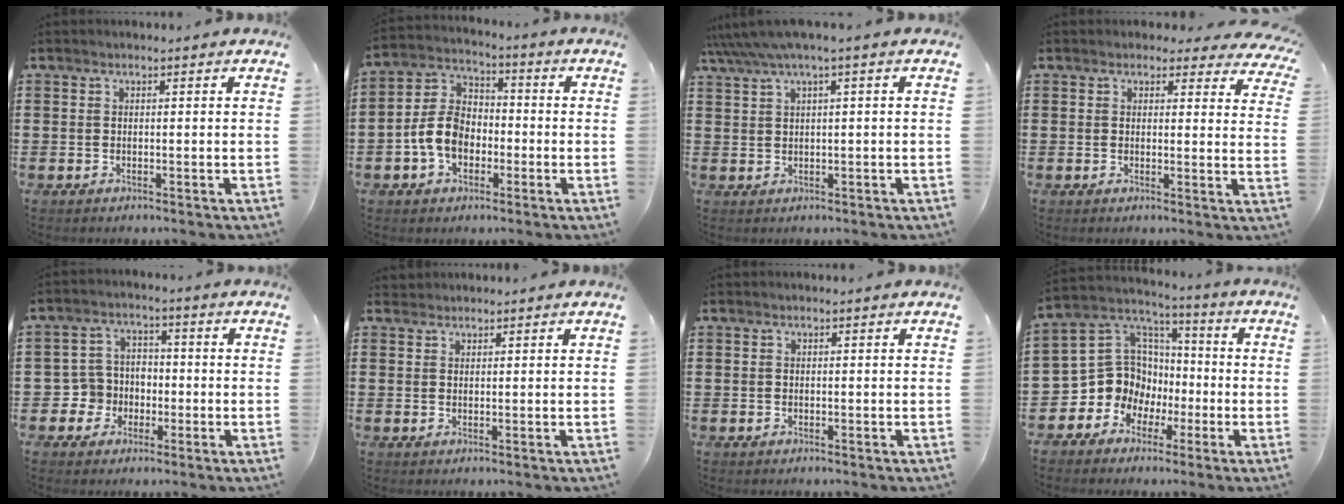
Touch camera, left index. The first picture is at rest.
{"total": 7.8, "force": [-2.5, 5.6, 4.8], "torque": [-0.123, 0.012, -0.055]}
{"total": 2.7, "force": [0.8, 0.0, 2.6], "torque": [-0.057, -0.005, 0.011]}
{"total": 2.6, "force": [2.2, 0.9, 0.9], "torque": [-0.019, -0.004, 0.039]}
{"total": 5.0, "force": [-1.8, 4.6, 0.9], "torque": [-0.041, 0.011, -0.039]}
{"total": 1.2, "force": [1.1, 0.4, 0.0], "torque": [-0.002, 0.001, 0.022]}
{"total": 0.0}
{"total": 10.6, "force": [-2.3, 10.0, 2.6], "torque": [-0.105, -0.008, -0.036]}